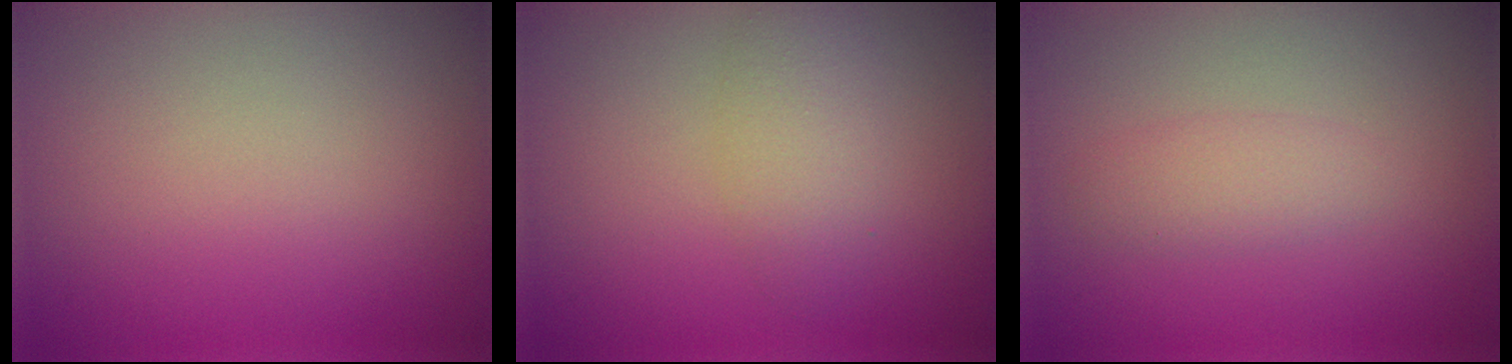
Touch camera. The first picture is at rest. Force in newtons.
{"total": 2.7, "press": 2.7, "slide": 0.1}
{"total": 1.6, "press": 1.6, "slide": 0.1}